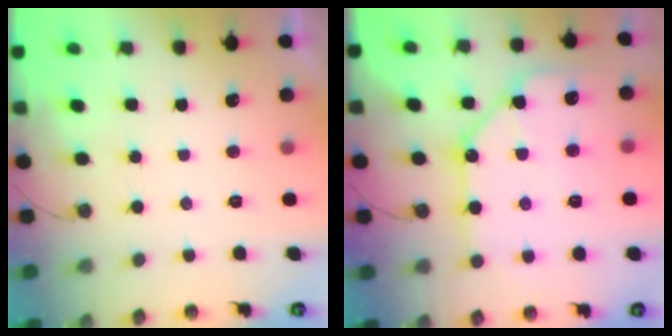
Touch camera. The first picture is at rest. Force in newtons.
{"total": 14.0, "press": 14.0, "slide": 1.5}